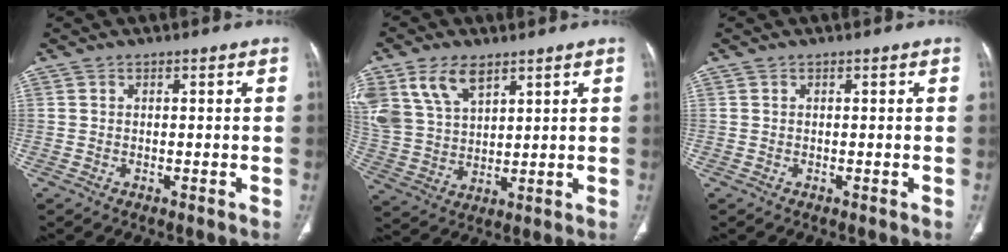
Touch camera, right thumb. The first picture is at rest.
{"total": 11.6, "force": [6.6, 6.7, 6.8], "torque": [-0.126, -0.015, 0.143]}
{"total": 0.0}